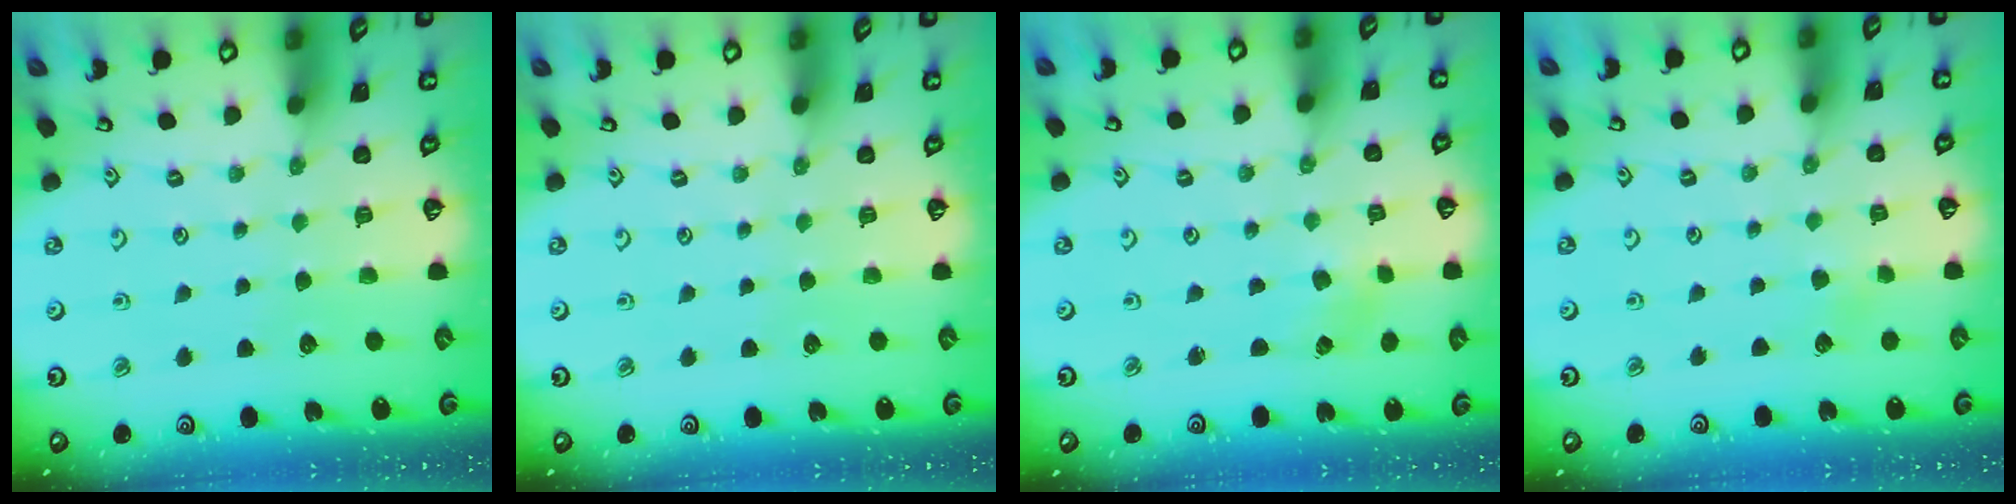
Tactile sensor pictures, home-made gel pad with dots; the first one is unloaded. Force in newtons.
{"total": 0.0}
{"total": 2.8, "press": 2.8, "slide": 0.3}
{"total": 2.4, "press": 2.4, "slide": 0.3}